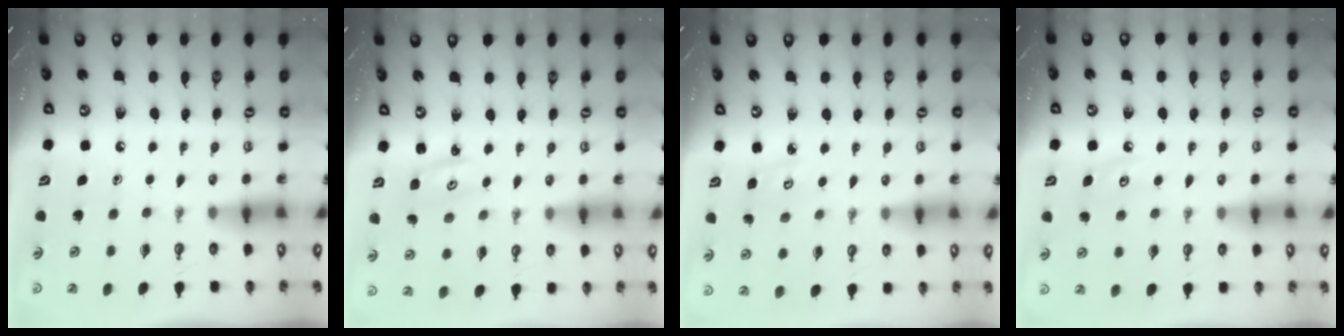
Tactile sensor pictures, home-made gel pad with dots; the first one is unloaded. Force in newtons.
{"total": 2.6, "press": 2.6, "slide": 0.3}
{"total": 3.4, "press": 3.4, "slide": 0.4}
{"total": 6.4, "press": 6.3, "slide": 0.8}